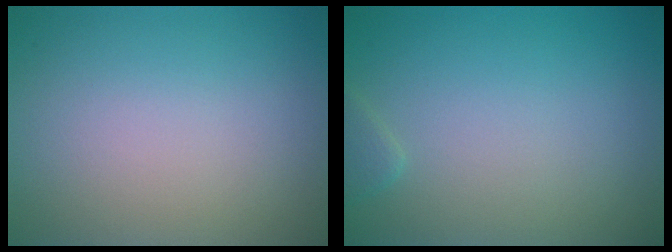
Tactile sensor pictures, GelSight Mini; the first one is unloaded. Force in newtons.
{"total": 0.6, "press": 0.6, "slide": 0.1}